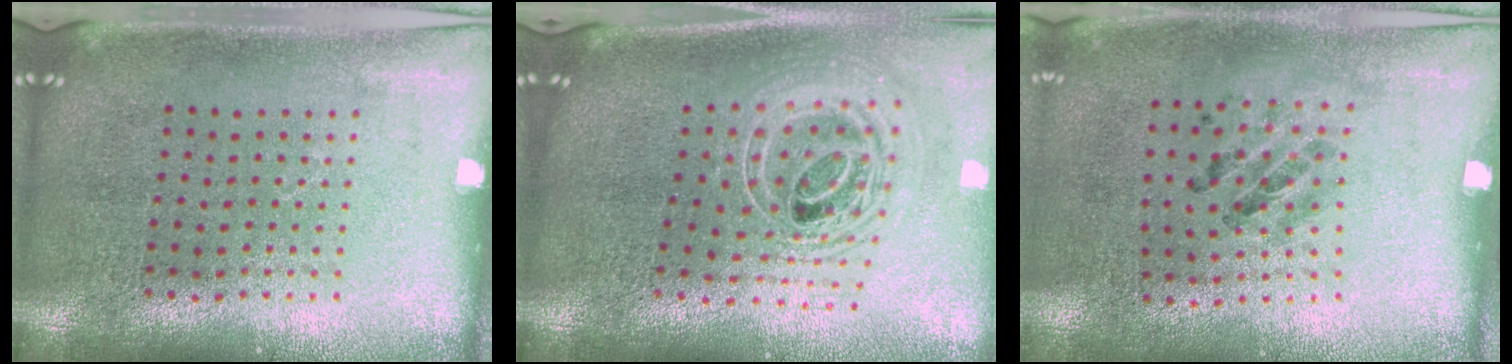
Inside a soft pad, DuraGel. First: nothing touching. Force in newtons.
{"total": 2.5, "press": 1.8, "slide": 1.6}
{"total": 1.2, "press": 0.7, "slide": 1.0}